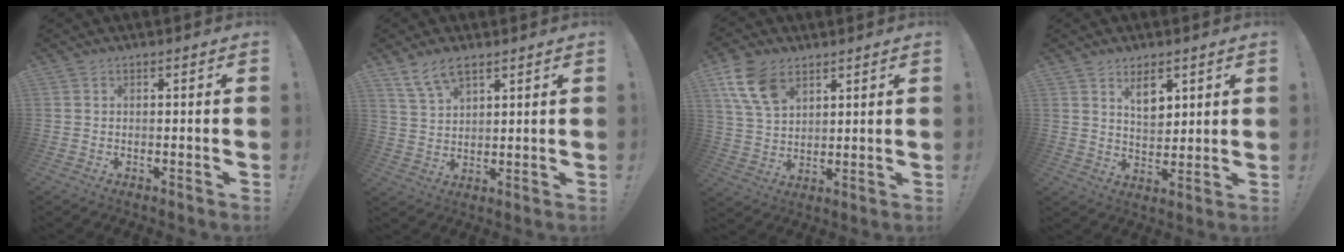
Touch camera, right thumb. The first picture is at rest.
{"total": 7.3, "force": [5.1, 3.4, 4.1], "torque": [-0.074, -0.020, 0.097]}
{"total": 12.5, "force": [6.8, 7.9, 6.9], "torque": [-0.131, -0.021, 0.134]}
{"total": 7.4, "force": [4.3, 4.2, 4.2], "torque": [-0.062, -0.022, 0.077]}